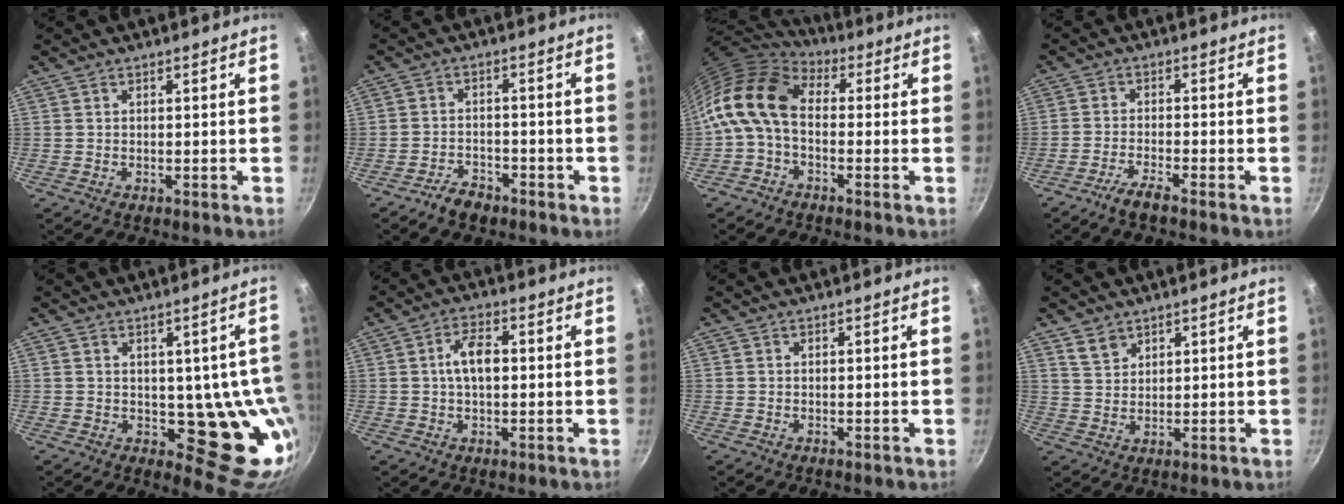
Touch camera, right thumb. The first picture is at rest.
{"total": 4.6, "force": [-3.4, 2.5, 1.7], "torque": [-0.022, 0.034, -0.055]}
{"total": 13.8, "force": [-0.2, 9.0, 10.5], "torque": [-0.199, 0.027, -0.025]}
{"total": 3.7, "force": [-2.9, 0.2, 2.3], "torque": [-0.059, 0.018, -0.061]}
{"total": 14.0, "force": [-0.4, 7.4, 11.8], "torque": [-0.078, -0.021, 0.003]}
{"total": 6.2, "force": [0.5, 3.3, 5.1], "torque": [-0.079, 0.016, 0.004]}
{"total": 0.0}
{"total": 3.8, "force": [2.8, 2.2, 1.4], "torque": [-0.018, -0.010, 0.057]}